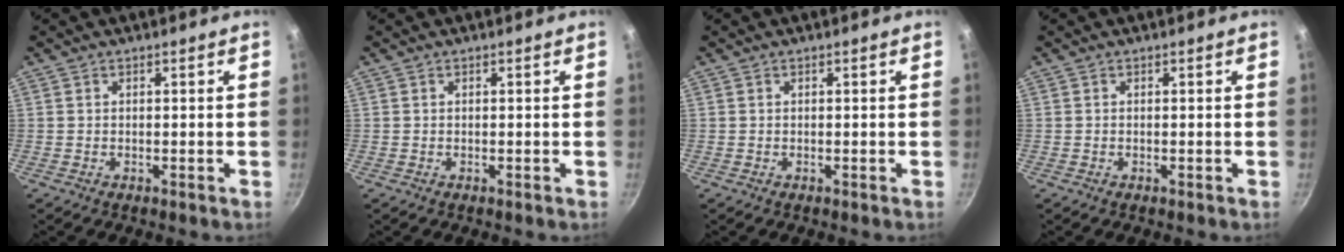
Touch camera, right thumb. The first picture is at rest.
{"total": 0.0}
{"total": 0.0}
{"total": 0.0}